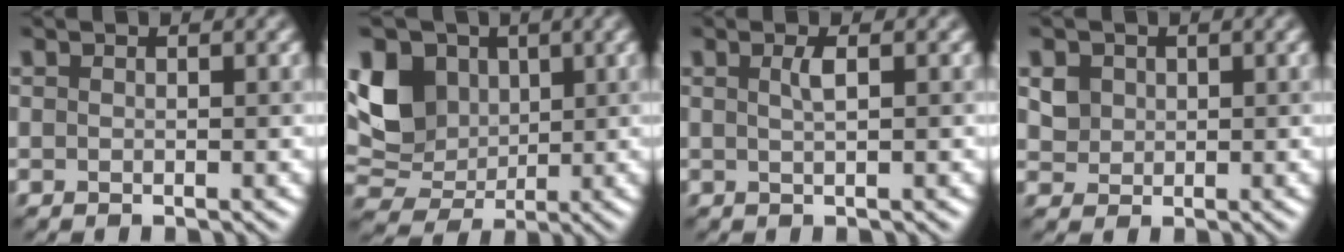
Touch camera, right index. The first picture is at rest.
{"total": 5.8, "force": [1.5, 4.8, 2.9], "torque": [-0.063, -0.001, 0.022]}
{"total": 1.5, "force": [0.3, 0.4, 1.5], "torque": [-0.023, 0.004, 0.003]}
{"total": 2.0, "force": [0.7, 1.8, 0.7], "torque": [-0.016, -0.005, 0.027]}